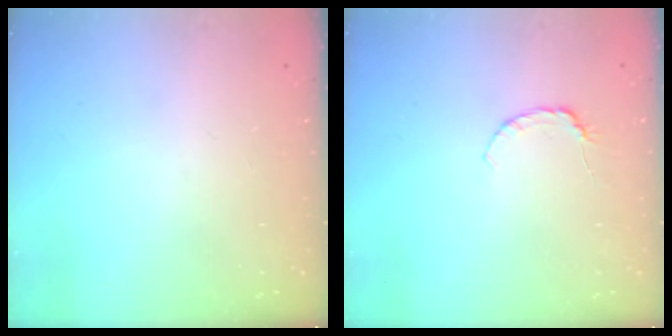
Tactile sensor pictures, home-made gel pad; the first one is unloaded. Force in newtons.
{"total": 4.0, "press": 4.0, "slide": 0.5}